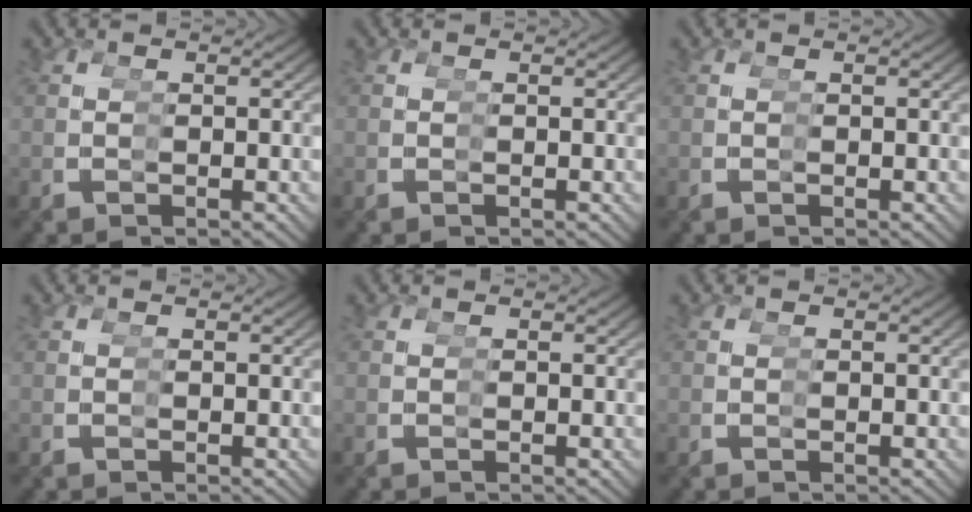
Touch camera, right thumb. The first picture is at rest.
{"total": 0.0}
{"total": 0.0}
{"total": 0.0}
{"total": 0.0}
{"total": 0.0}